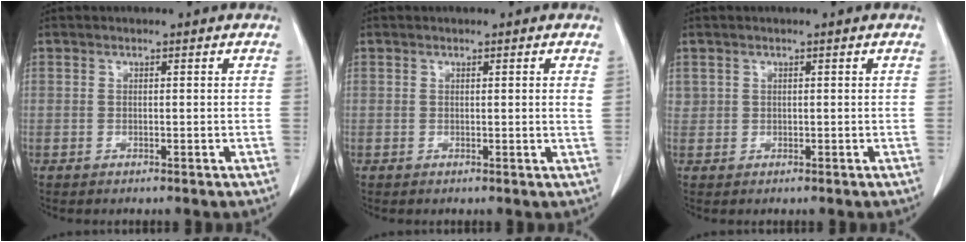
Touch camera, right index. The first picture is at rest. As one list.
[{"total": 1.1, "force": [0.4, -0.2, 1.0], "torque": [-0.014, -0.002, 0.004]}, {"total": 0.9, "force": [0.5, 0.8, 0.1], "torque": [0.011, 0.004, 0.005]}]